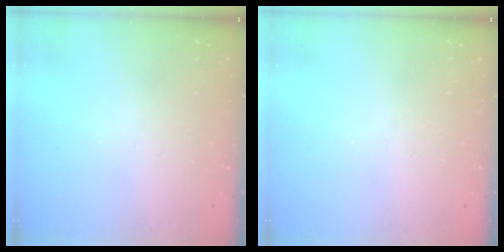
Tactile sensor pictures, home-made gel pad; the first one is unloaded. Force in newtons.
{"total": 0.0}